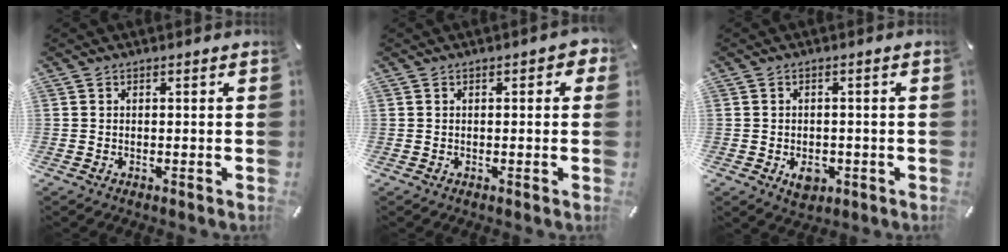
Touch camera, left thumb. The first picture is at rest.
{"total": 1.5, "force": [0.0, 1.0, 1.1], "torque": [-0.013, 0.004, -0.003]}
{"total": 4.8, "force": [-1.7, 3.5, 2.8], "torque": [-0.034, 0.000, -0.029]}